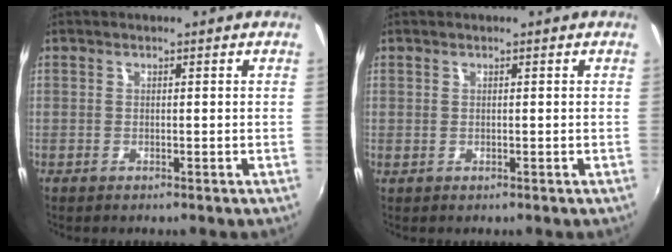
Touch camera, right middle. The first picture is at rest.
{"total": 0.0}